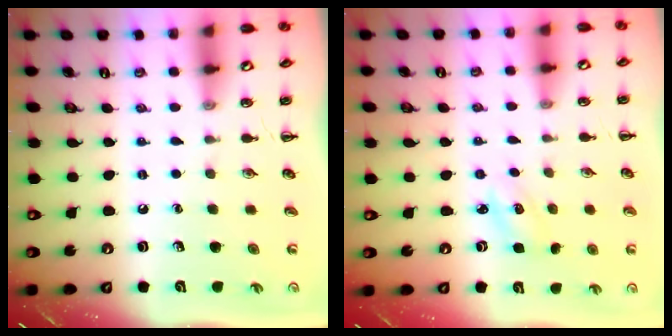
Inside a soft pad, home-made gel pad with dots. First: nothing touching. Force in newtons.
{"total": 3.1, "press": 2.9, "slide": 1.0}